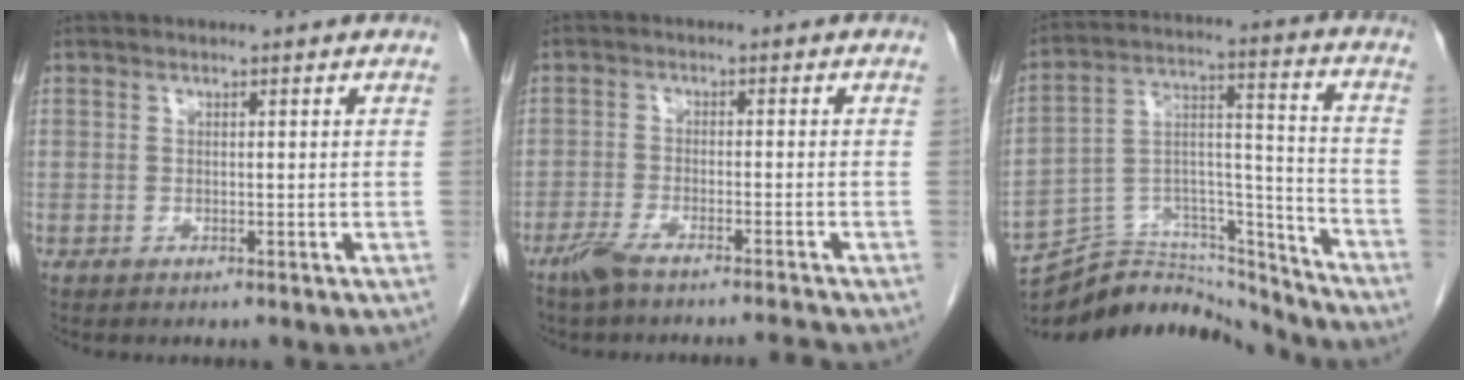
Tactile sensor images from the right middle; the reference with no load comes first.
{"total": 5.3, "force": [-4.6, -0.4, 2.6], "torque": [-0.049, -0.008, -0.084]}
{"total": 18.7, "force": [-18.1, 3.8, 3.1], "torque": [-0.062, 0.050, -0.291]}